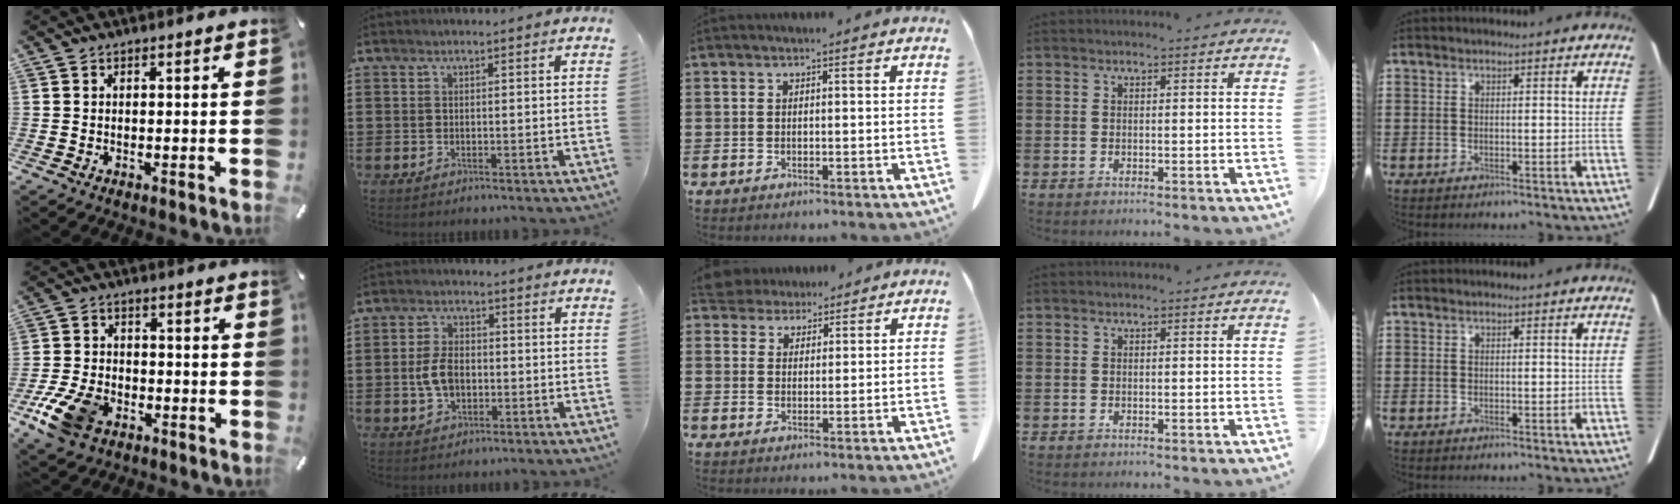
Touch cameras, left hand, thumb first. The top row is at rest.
{"thumb": {"total": 10.4, "force": [-5.4, 6.8, 5.8], "torque": [-0.125, 0.023, -0.097]}, "index": {"total": 5.4, "force": [-0.7, 3.3, 4.1], "torque": [-0.107, -0.002, -0.022]}, "middle": {"total": 3.6, "force": [3.4, 1.3, -0.1], "torque": [-0.012, -0.004, 0.065]}}